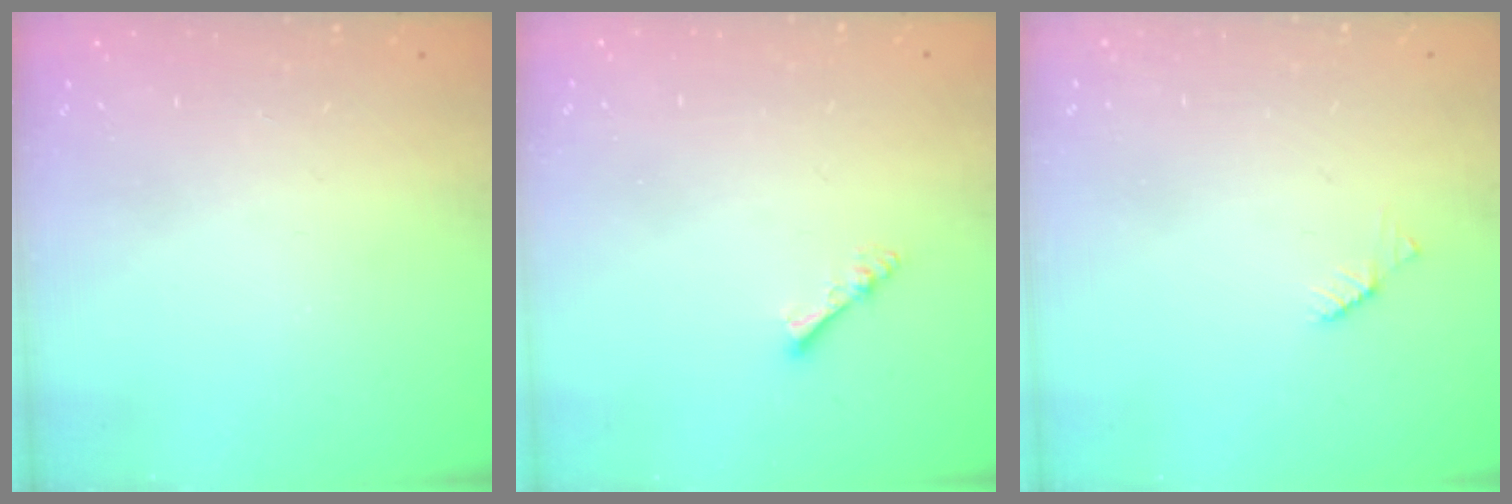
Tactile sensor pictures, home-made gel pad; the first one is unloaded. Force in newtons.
{"total": 2.7, "press": 2.7, "slide": 0.4}
{"total": 2.8, "press": 2.8, "slide": 0.5}